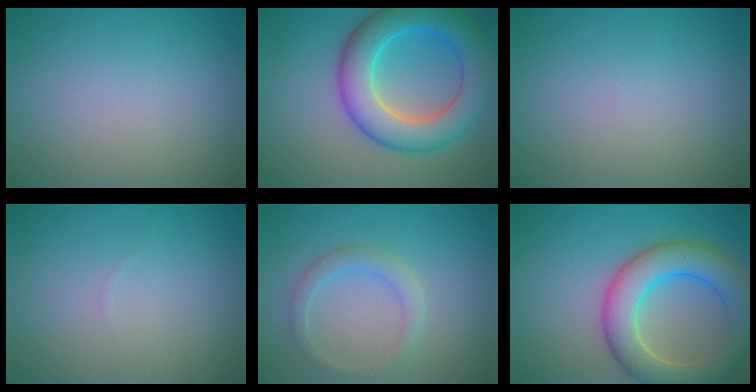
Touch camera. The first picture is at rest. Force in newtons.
{"total": 8.6, "press": 8.6, "slide": 0.2}
{"total": 0.0}
{"total": 0.0}
{"total": 2.0, "press": 2.0, "slide": 0.3}
{"total": 7.7, "press": 7.7, "slide": 0.3}